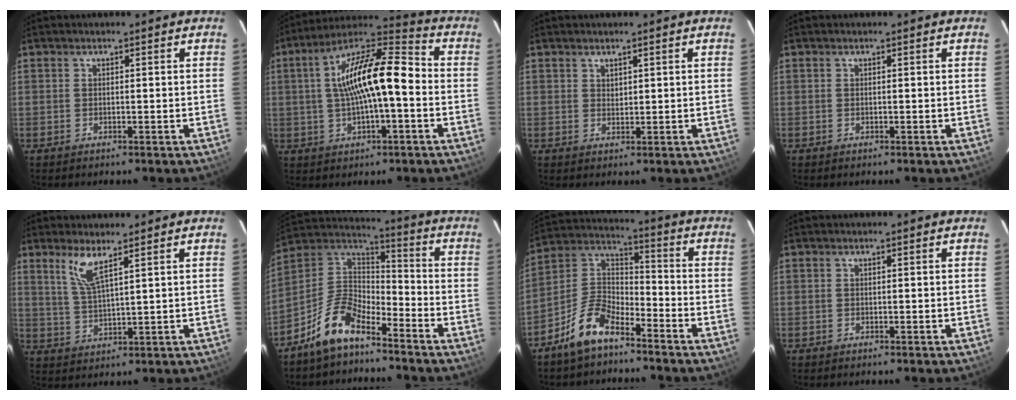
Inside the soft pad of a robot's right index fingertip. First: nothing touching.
{"total": 15.0, "force": [-0.2, 4.4, 14.3], "torque": [-0.248, 0.028, -0.007]}
{"total": 1.1, "force": [1.0, 0.5, 0.1], "torque": [0.001, 0.001, 0.019]}
{"total": 0.0}
{"total": 5.0, "force": [3.4, 0.3, 3.7], "torque": [-0.079, -0.007, 0.072]}
{"total": 11.1, "force": [-8.2, 4.4, 6.1], "torque": [-0.147, 0.031, -0.167]}
{"total": 10.1, "force": [-7.3, 4.2, 5.6], "torque": [-0.132, 0.030, -0.143]}
{"total": 0.0}